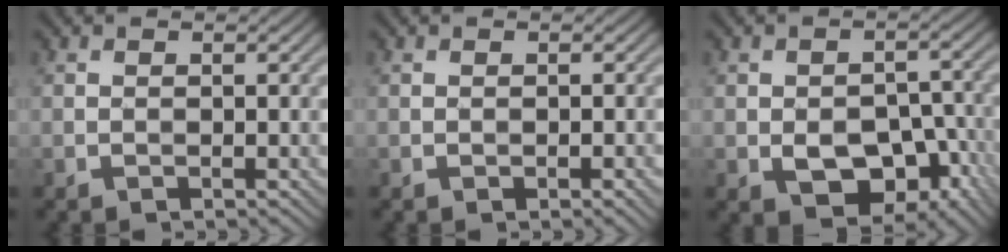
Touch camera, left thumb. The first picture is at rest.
{"total": 1.2, "force": [-0.4, 0.3, 1.1], "torque": [-0.017, -0.001, -0.005]}
{"total": 8.9, "force": [-3.4, 5.7, 6.0], "torque": [-0.096, -0.017, -0.044]}